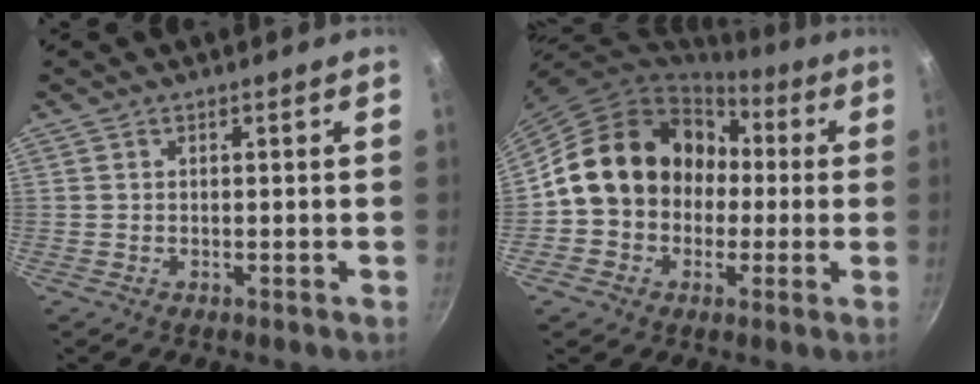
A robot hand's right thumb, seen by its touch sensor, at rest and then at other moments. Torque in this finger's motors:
{"motor_torque": [2.47, 2.48, 0.56, -0.48, 0.40]}